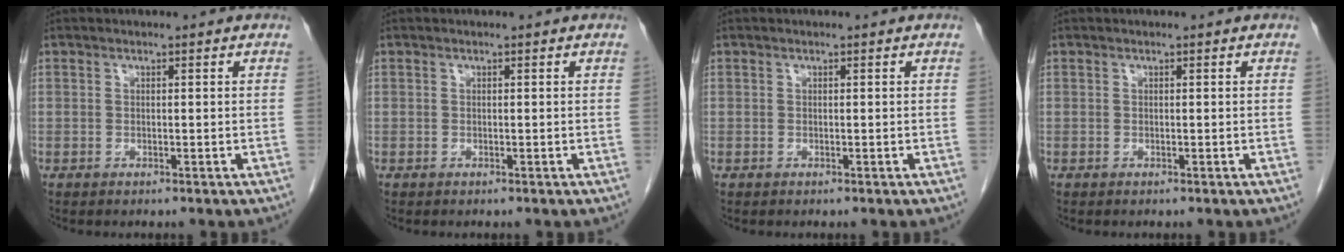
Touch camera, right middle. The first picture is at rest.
{"total": 0.0}
{"total": 0.0}
{"total": 0.0}